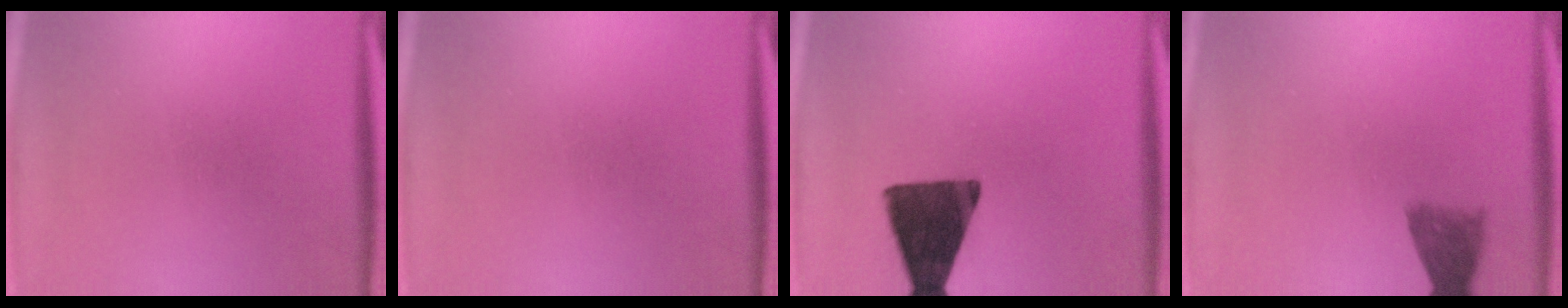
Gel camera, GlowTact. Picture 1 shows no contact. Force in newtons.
{"total": 0.0}
{"total": 14.5}
{"total": 3.8}